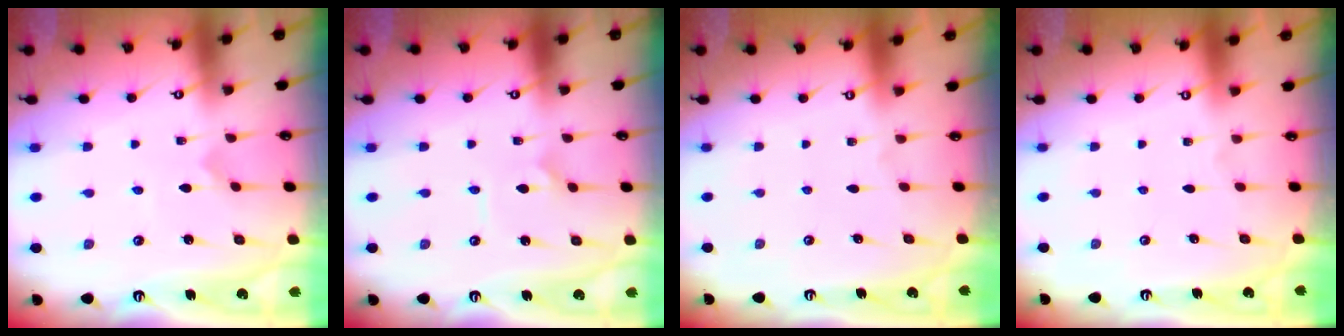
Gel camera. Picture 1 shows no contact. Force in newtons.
{"total": 1.6, "press": 1.6, "slide": 0.1}
{"total": 0.0}
{"total": 0.0}